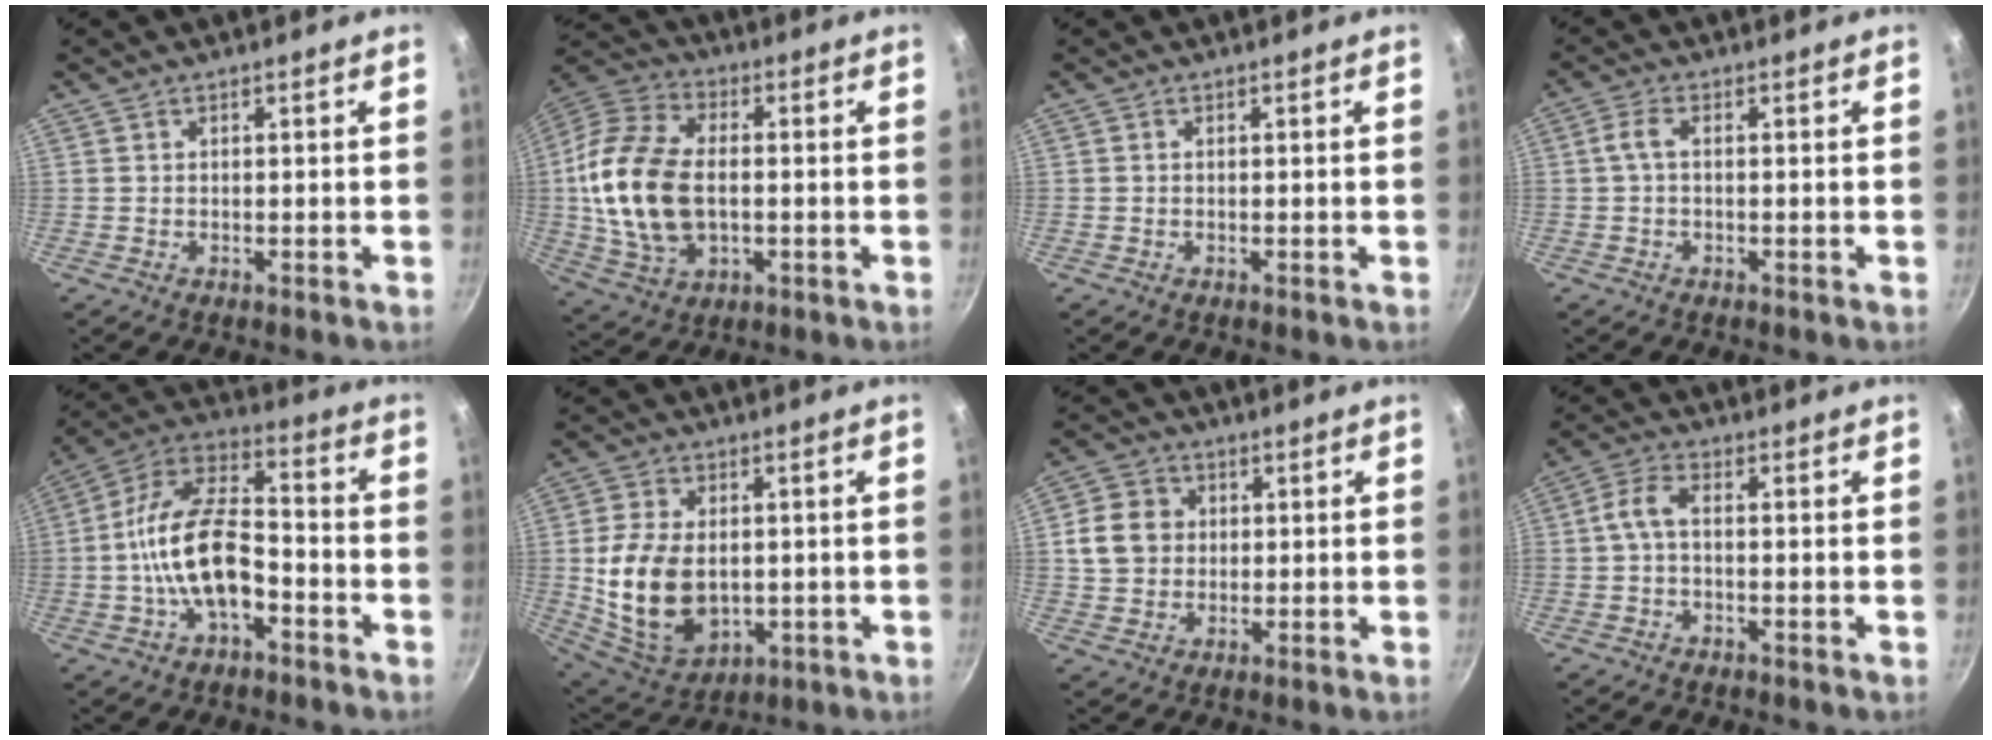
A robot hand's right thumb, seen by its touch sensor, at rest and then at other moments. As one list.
[{"total": 19.0, "force": [-0.6, 11.9, 14.7], "torque": [-0.283, 0.016, -0.013]}, {"total": 0.0}, {"total": 2.9, "force": [-0.1, 1.0, 2.7], "torque": [-0.070, 0.010, -0.006]}, {"total": 16.5, "force": [-4.6, 8.6, 13.3], "torque": [-0.221, 0.051, -0.098]}, {"total": 15.5, "force": [-0.6, 10.4, 11.5], "torque": [-0.204, -0.011, 0.009]}, {"total": 8.0, "force": [1.1, 7.0, 3.7], "torque": [-0.042, 0.005, 0.010]}, {"total": 4.2, "force": [-0.7, 1.7, 3.8], "torque": [-0.092, 0.020, -0.024]}]